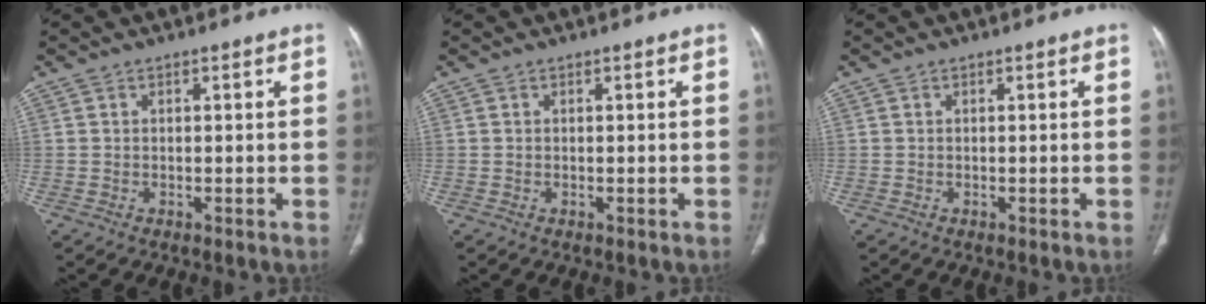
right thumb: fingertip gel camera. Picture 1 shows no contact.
{"total": 0.0}
{"total": 0.0}